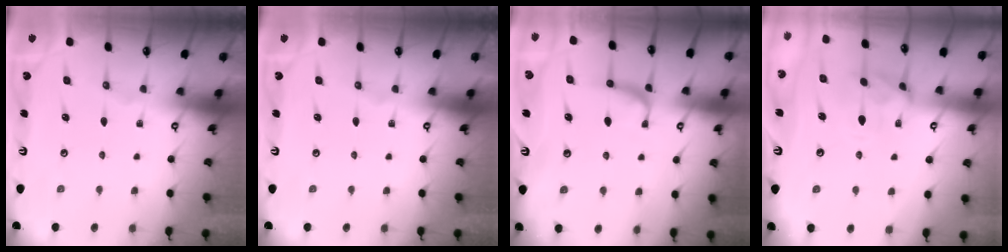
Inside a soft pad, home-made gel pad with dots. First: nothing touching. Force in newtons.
{"total": 0.0}
{"total": 1.8, "press": 1.6, "slide": 0.7}
{"total": 2.2, "press": 1.9, "slide": 1.1}